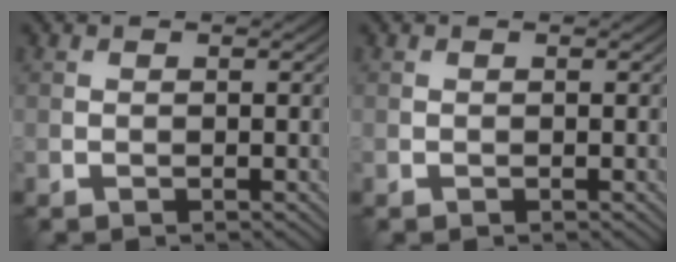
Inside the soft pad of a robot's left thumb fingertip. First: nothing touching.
{"total": 0.0}